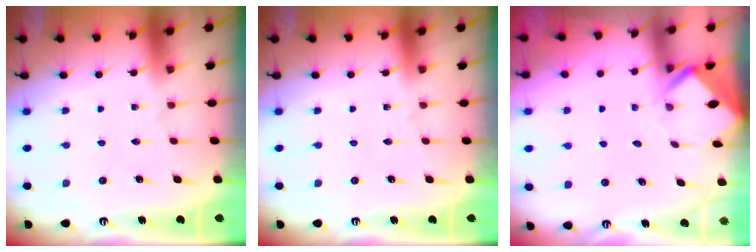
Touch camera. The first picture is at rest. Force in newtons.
{"total": 0.0}
{"total": 2.8, "press": 2.8, "slide": 0.2}